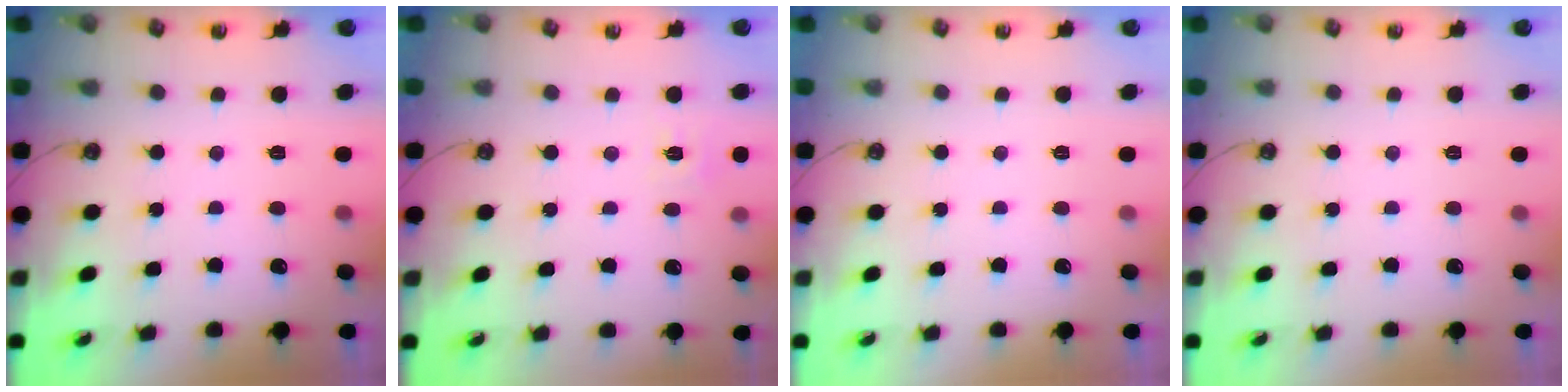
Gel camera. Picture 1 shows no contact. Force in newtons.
{"total": 6.0, "press": 5.9, "slide": 0.6}
{"total": 0.0}
{"total": 0.0}